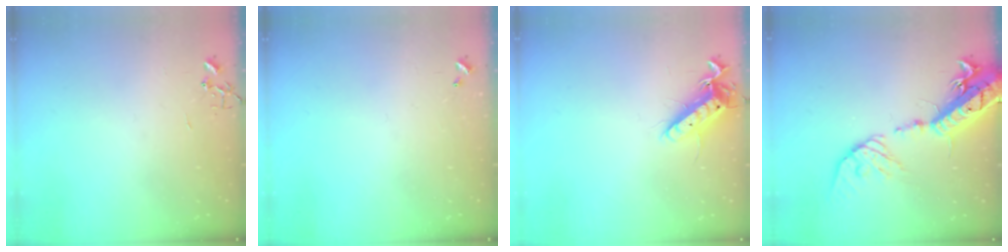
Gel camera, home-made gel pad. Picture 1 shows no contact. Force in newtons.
{"total": 0.0}
{"total": 12.2, "press": 12.1, "slide": 1.4}
{"total": 21.1, "press": 20.7, "slide": 4.1}